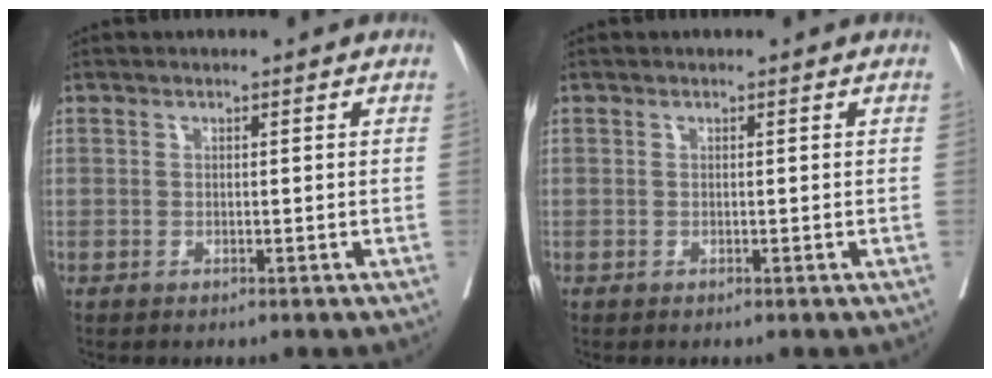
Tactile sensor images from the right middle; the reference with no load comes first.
{"total": 0.0}